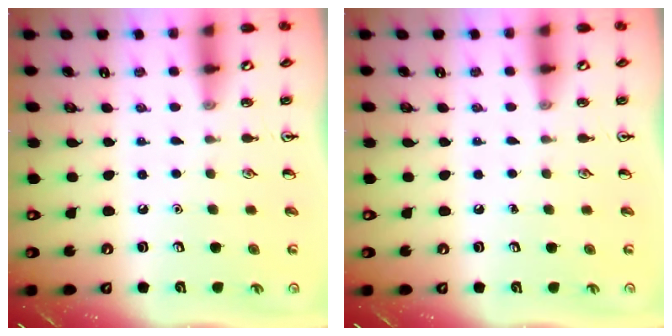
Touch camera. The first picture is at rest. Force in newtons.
{"total": 0.0}